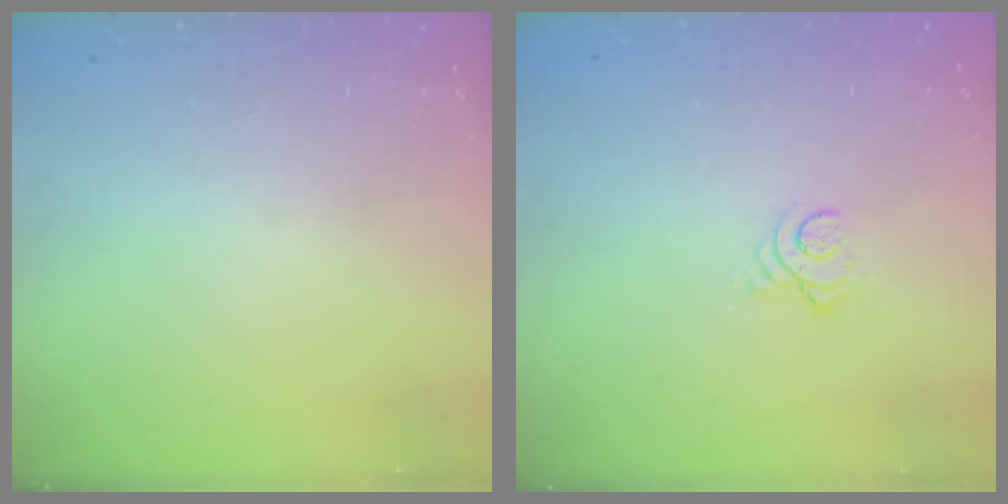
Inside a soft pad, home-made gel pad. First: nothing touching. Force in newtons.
{"total": 3.6, "press": 3.6, "slide": 0.0}